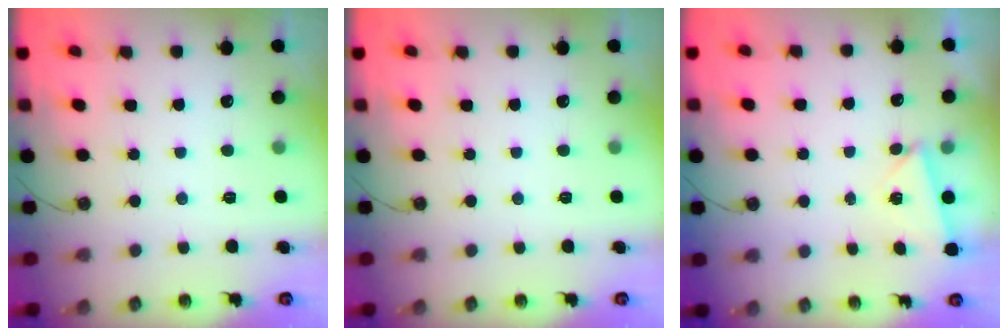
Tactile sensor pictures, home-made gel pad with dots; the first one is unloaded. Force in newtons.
{"total": 0.0}
{"total": 3.1, "press": 2.4, "slide": 2.0}